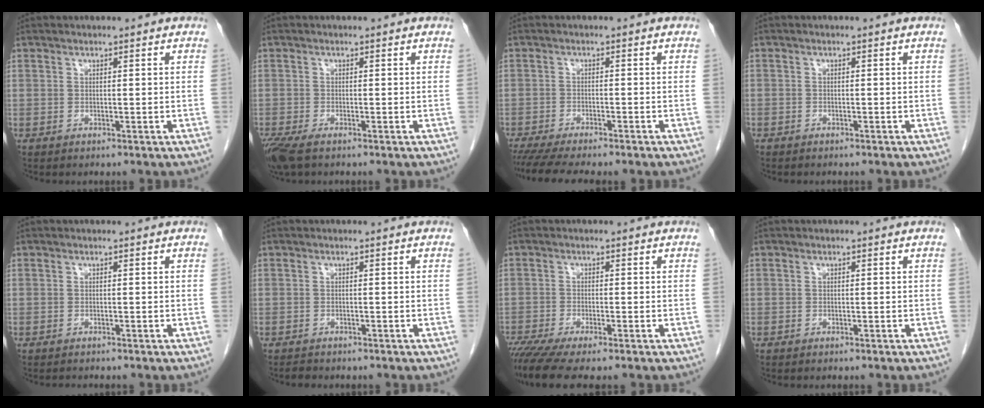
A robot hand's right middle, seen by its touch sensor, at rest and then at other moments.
{"total": 4.3, "force": [-3.0, 1.4, 2.8], "torque": [-0.060, -0.014, -0.053]}
{"total": 9.0, "force": [-7.6, 0.9, 4.7], "torque": [-0.066, -0.014, -0.113]}
{"total": 0.8, "force": [-0.6, 0.5, 0.1], "torque": [-0.007, 0.003, -0.011]}
{"total": 0.6, "force": [-0.6, -0.1, 0.1], "torque": [-0.009, -0.005, -0.008]}
{"total": 1.1, "force": [-1.0, 0.3, 0.2], "torque": [-0.013, -0.004, -0.017]}
{"total": 7.4, "force": [-5.8, 0.5, 4.6], "torque": [-0.077, -0.018, -0.099]}
{"total": 0.0}